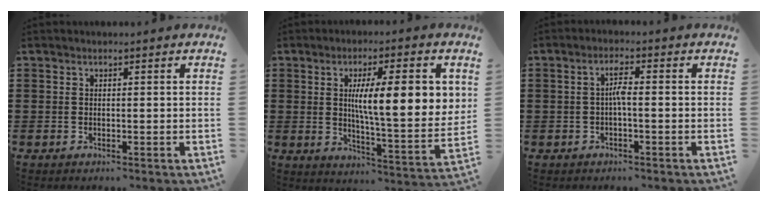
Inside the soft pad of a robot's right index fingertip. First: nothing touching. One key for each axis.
{"total": 12.1, "fx": 3.0, "fy": 2.5, "fz": 11.4, "tx": -0.190, "ty": -0.005, "tz": 0.045}
{"total": 2.8, "fx": -0.4, "fy": 0.5, "fz": 2.7, "tx": -0.052, "ty": 0.005, "tz": -0.010}